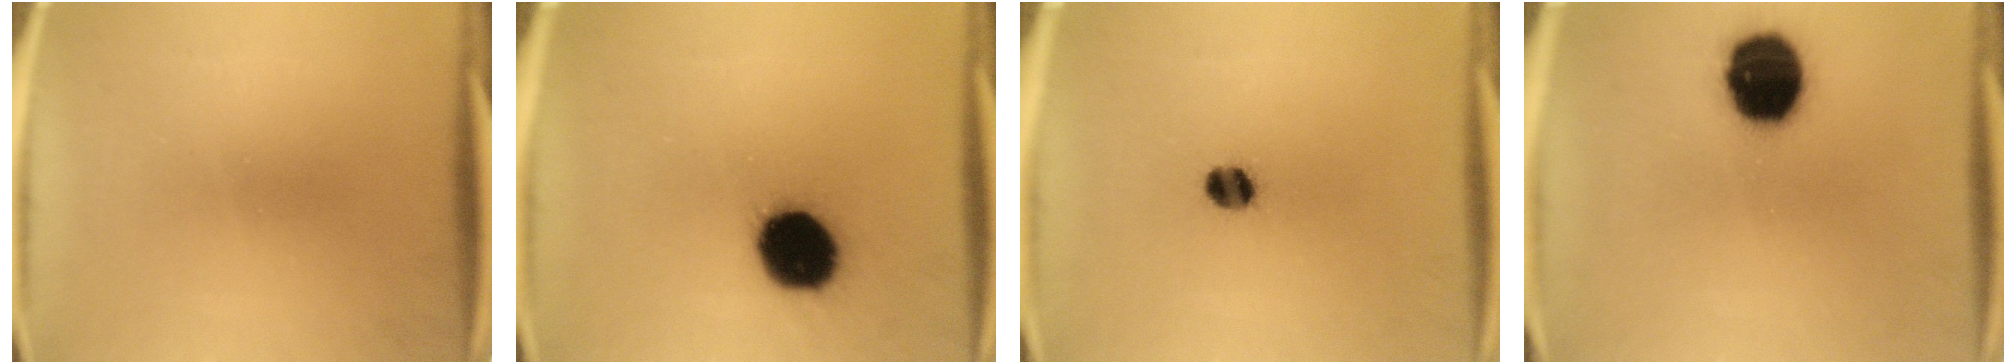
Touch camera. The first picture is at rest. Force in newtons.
{"total": 17.3}
{"total": 4.4}
{"total": 17.2}